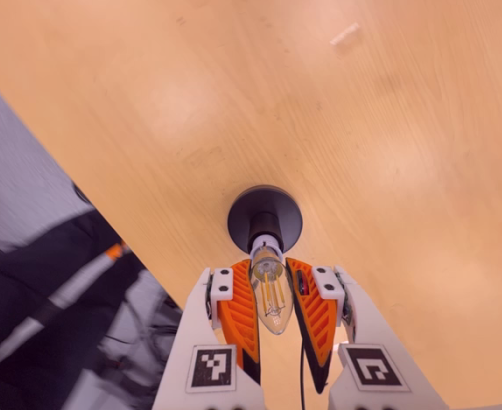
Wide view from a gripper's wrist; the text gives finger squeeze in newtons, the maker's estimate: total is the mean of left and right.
{"total": 22.8, "left": 23.2, "right": 22.4}